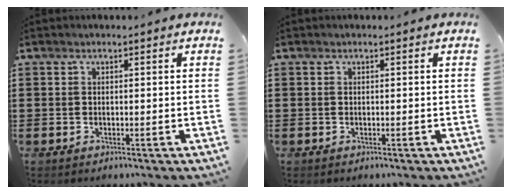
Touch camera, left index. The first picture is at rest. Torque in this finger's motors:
{"motor_torque": [0.00, 0.00, 0.00, 0.00]}